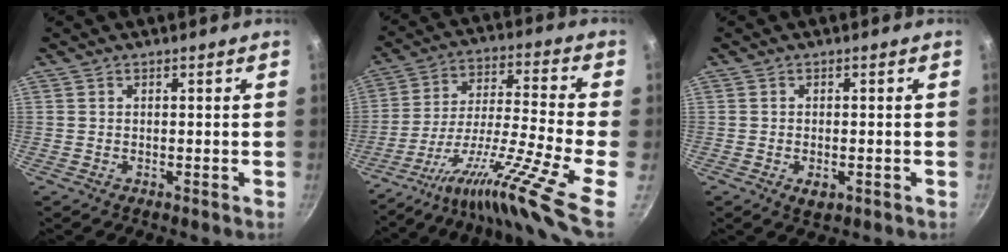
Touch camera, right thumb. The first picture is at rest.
{"total": 20.3, "force": [-10.8, 2.4, 17.0], "torque": [-0.272, 0.049, -0.194]}
{"total": 2.7, "force": [-0.9, 1.5, 2.0], "torque": [-0.033, -0.005, -0.012]}